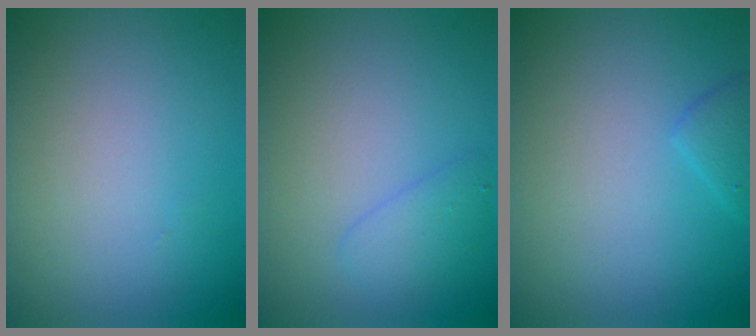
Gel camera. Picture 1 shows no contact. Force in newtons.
{"total": 1.7, "press": 1.7, "slide": 0.1}
{"total": 1.2, "press": 1.2, "slide": 0.2}